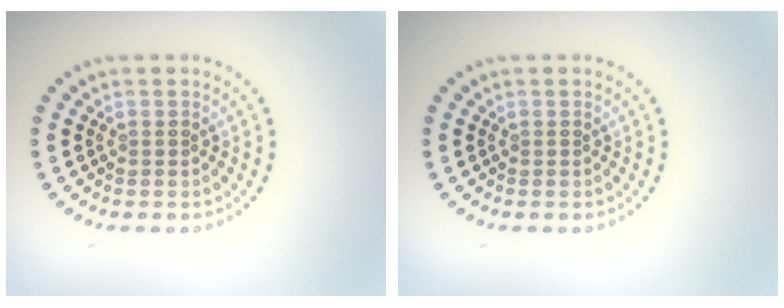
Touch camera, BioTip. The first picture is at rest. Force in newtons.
{"total": 0.0}